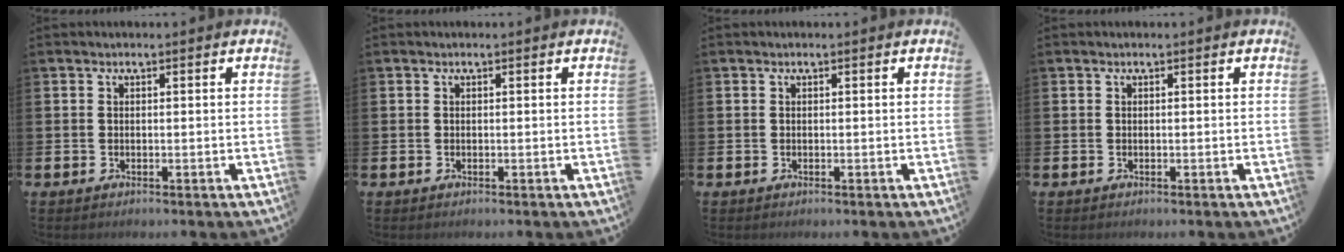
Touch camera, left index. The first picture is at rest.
{"total": 0.0}
{"total": 0.0}
{"total": 0.0}